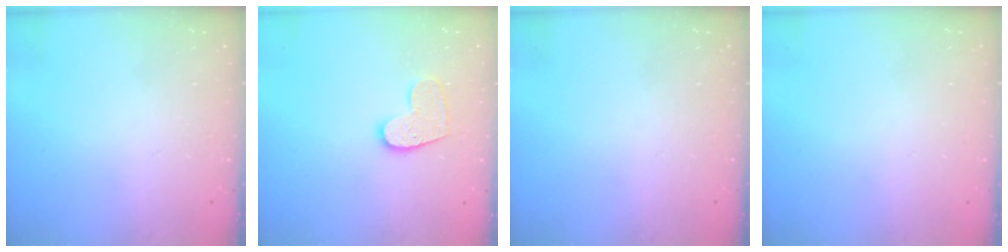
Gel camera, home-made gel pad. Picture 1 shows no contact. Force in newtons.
{"total": 10.0, "press": 10.0, "slide": 0.6}
{"total": 0.0}
{"total": 0.6, "press": 0.6, "slide": 0.2}